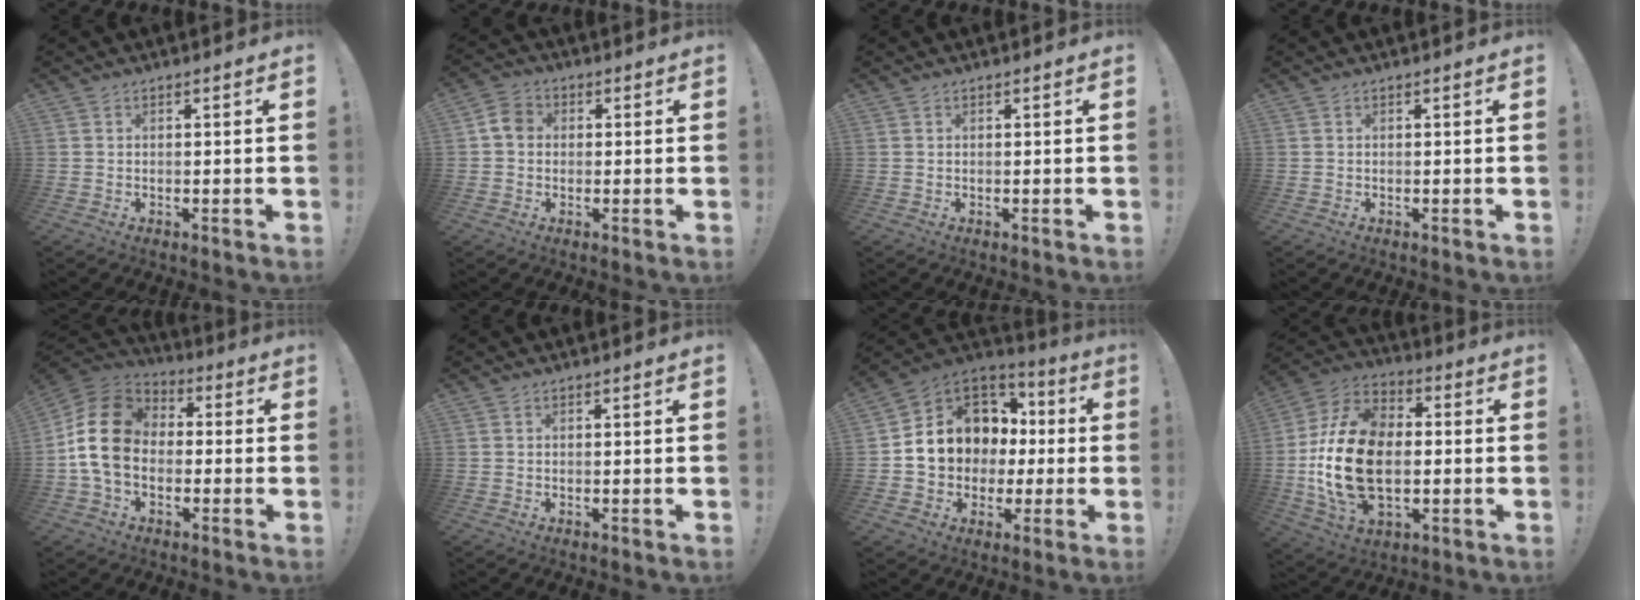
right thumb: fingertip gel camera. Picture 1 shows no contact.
{"total": 5.2, "force": [0.1, 4.3, 3.0], "torque": [-0.044, 0.016, 0.004]}
{"total": 0.0}
{"total": 0.0}
{"total": 16.6, "force": [0.2, 12.5, 10.9], "torque": [-0.185, 0.026, 0.010]}
{"total": 0.0}
{"total": 12.7, "force": [1.2, 11.3, 5.7], "torque": [-0.076, -0.009, 0.042]}
{"total": 23.5, "force": [-2.2, 15.5, 17.5], "torque": [-0.340, 0.022, -0.029]}